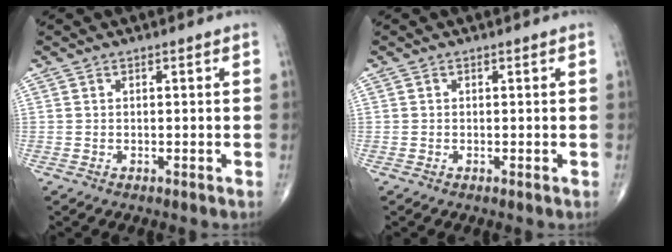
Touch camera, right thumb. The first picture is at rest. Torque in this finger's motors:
{"motor_torque": [0.15, 0.83, -0.05, -0.12, -0.01]}